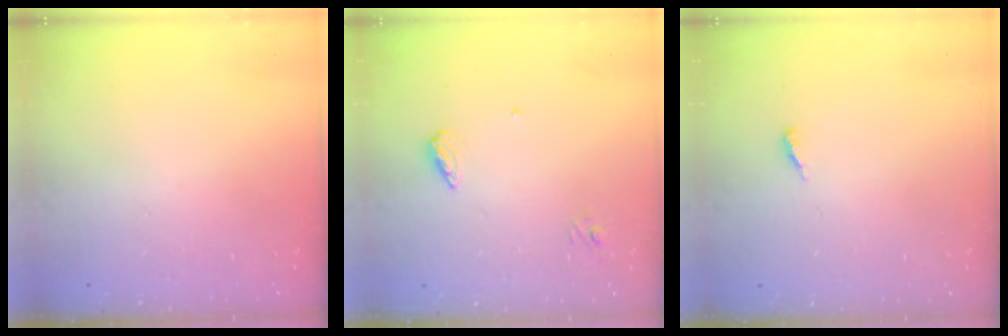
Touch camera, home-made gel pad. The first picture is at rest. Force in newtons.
{"total": 6.0, "press": 6.0, "slide": 0.6}
{"total": 3.9, "press": 3.9, "slide": 0.3}